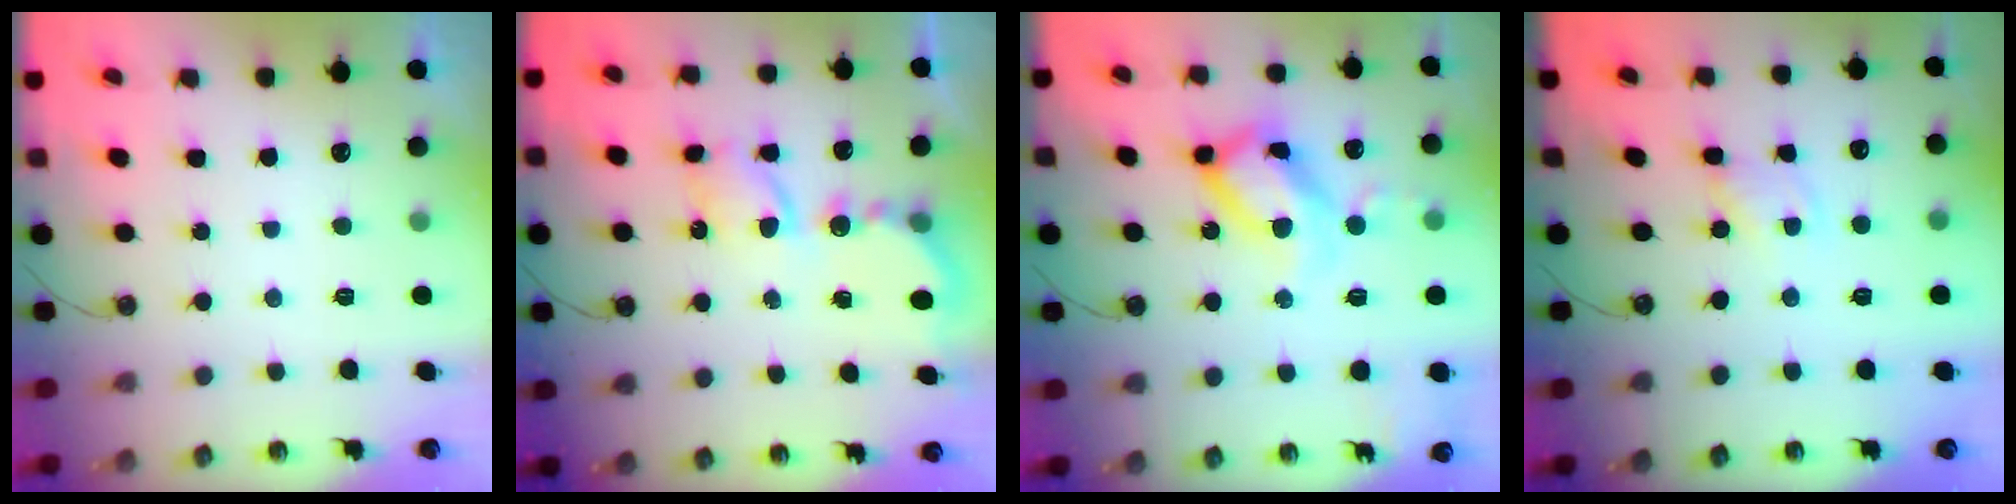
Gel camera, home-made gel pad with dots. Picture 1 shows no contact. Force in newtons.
{"total": 6.1, "press": 6.0, "slide": 0.6}
{"total": 20.3, "press": 20.2, "slide": 1.8}
{"total": 1.6, "press": 1.6, "slide": 0.2}